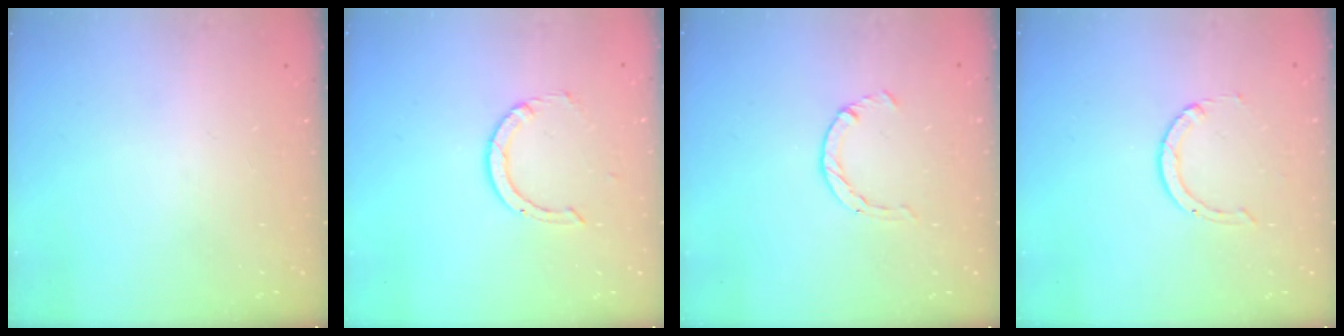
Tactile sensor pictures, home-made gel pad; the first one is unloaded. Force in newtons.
{"total": 1.7, "press": 1.7, "slide": 0.1}
{"total": 2.1, "press": 2.1, "slide": 0.3}
{"total": 2.0, "press": 2.0, "slide": 0.2}